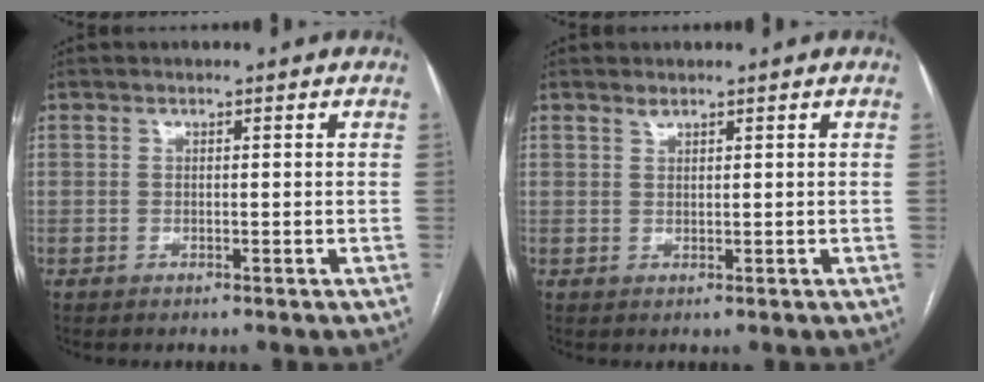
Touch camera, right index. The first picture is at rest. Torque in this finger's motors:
{"motor_torque": [-0.02, -0.01, -0.04, 0.00]}